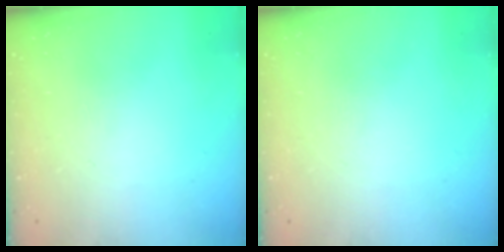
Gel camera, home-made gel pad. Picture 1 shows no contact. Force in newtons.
{"total": 0.0}